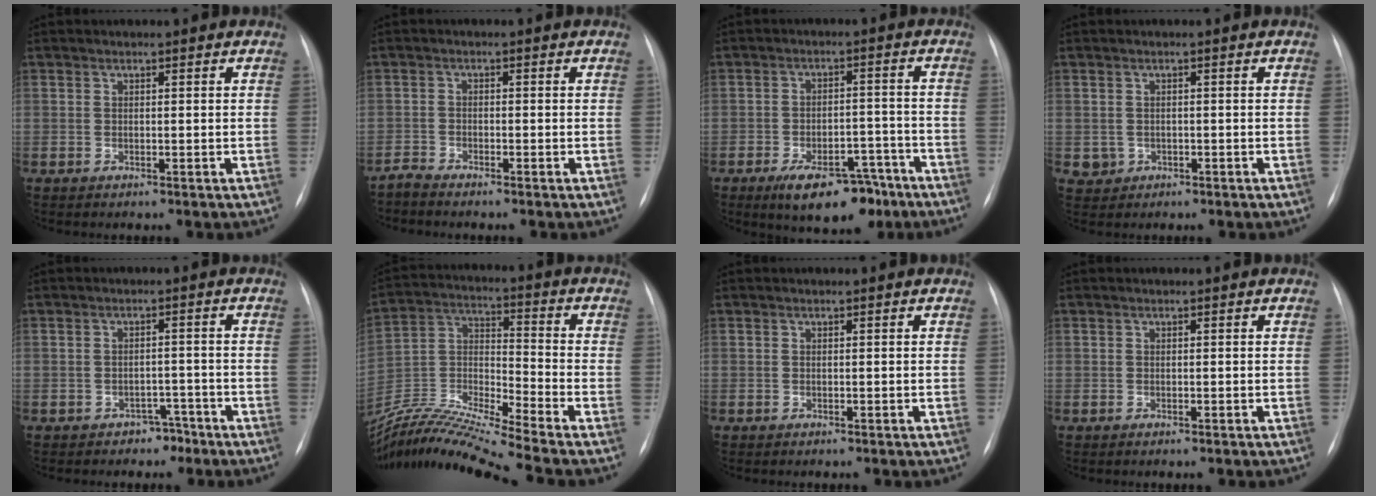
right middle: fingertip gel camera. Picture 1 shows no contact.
{"total": 1.6, "force": [-1.6, -0.2, -0.1], "torque": [0.005, -0.007, -0.035]}
{"total": 11.0, "force": [-7.4, 4.9, 6.5], "torque": [-0.086, 0.008, -0.108]}
{"total": 2.1, "force": [-0.4, 2.0, 0.3], "torque": [-0.003, 0.005, 0.000]}
{"total": 2.8, "force": [-2.0, 1.9, 0.3], "torque": [-0.003, 0.012, -0.027]}
{"total": 17.7, "force": [-16.0, -2.2, 7.3], "torque": [-0.147, 0.001, -0.296]}
{"total": 0.0}
{"total": 0.0}